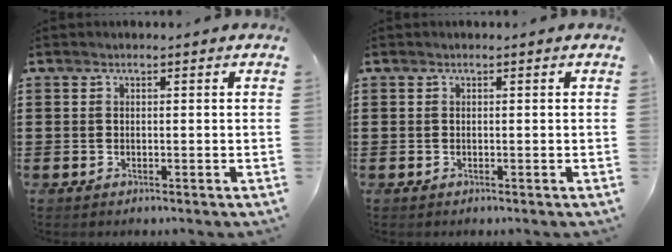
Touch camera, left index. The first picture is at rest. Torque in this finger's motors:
{"motor_torque": [0.00, 0.00, 0.00, 0.00]}